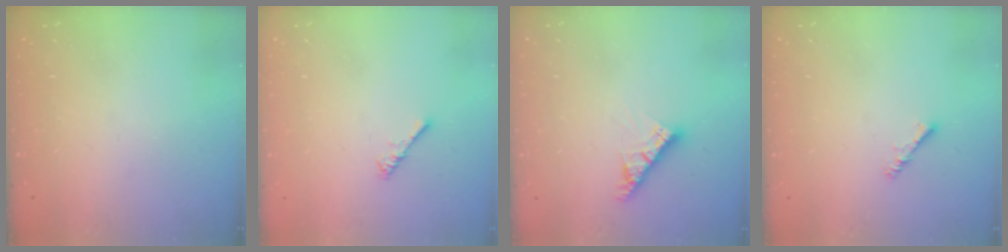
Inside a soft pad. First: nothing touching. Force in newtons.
{"total": 0.9, "press": 0.9, "slide": 0.3}
{"total": 7.8, "press": 7.7, "slide": 0.8}
{"total": 2.3, "press": 2.3, "slide": 0.4}